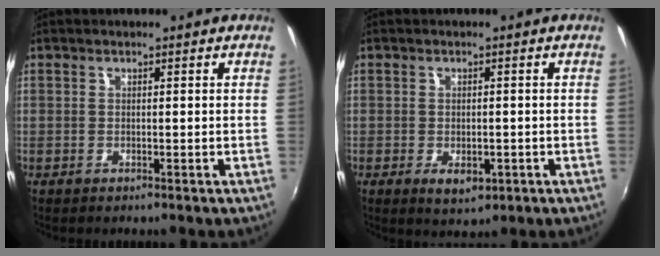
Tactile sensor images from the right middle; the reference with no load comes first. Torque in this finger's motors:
{"motor_torque": [0.02, -0.02, 0.02, 0.05]}